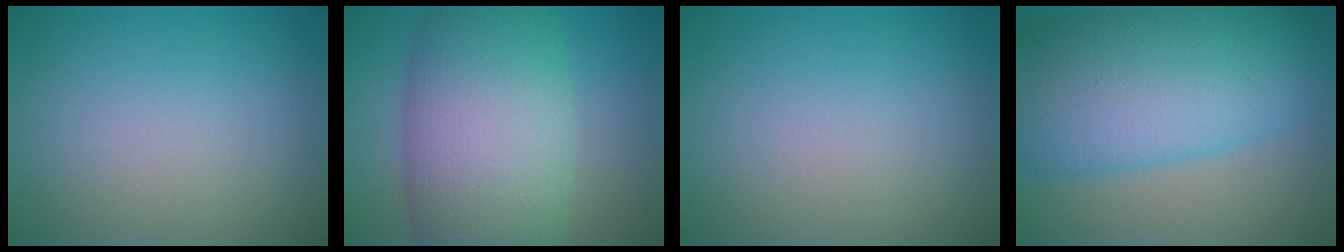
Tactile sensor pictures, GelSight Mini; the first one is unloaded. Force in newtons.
{"total": 11.2, "press": 11.2, "slide": 0.4}
{"total": 0.0}
{"total": 12.4, "press": 12.4, "slide": 0.0}